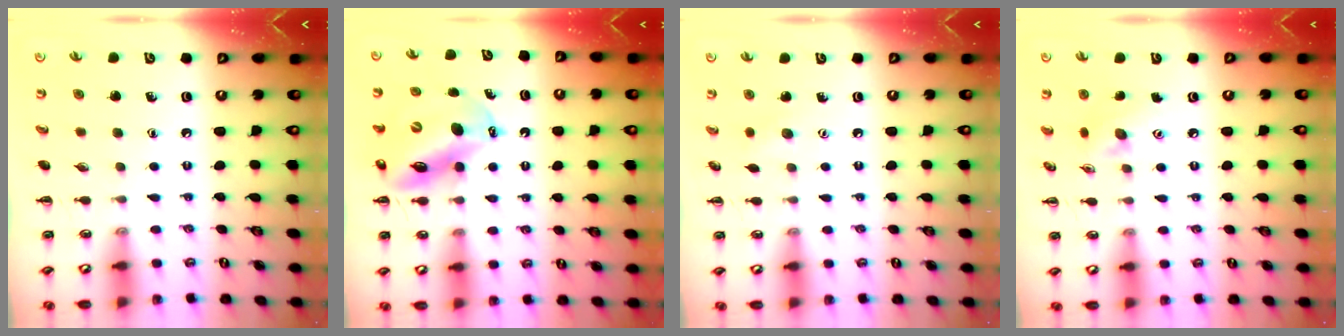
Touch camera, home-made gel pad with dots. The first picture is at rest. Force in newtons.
{"total": 12.0, "press": 11.7, "slide": 2.7}
{"total": 3.1, "press": 3.0, "slide": 0.8}
{"total": 8.3, "press": 8.3, "slide": 0.7}